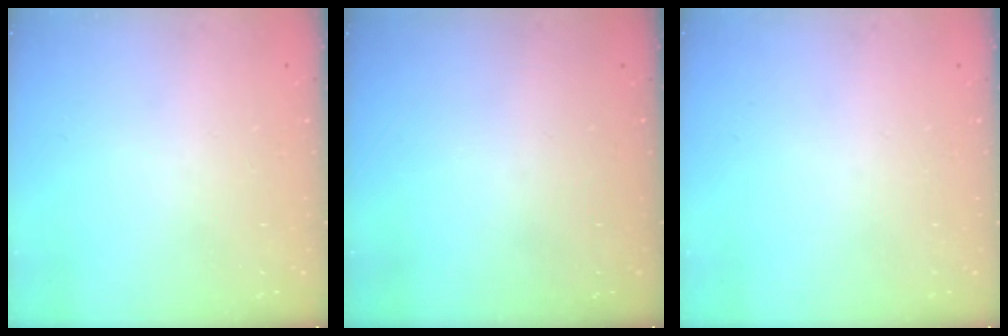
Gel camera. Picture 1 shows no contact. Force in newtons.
{"total": 0.0}
{"total": 0.0}